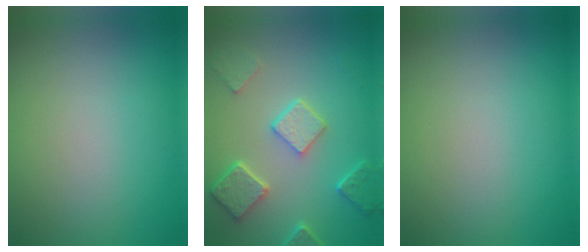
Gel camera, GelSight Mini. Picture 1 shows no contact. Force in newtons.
{"total": 5.0, "press": 3.9, "slide": 3.1}
{"total": 0.0}